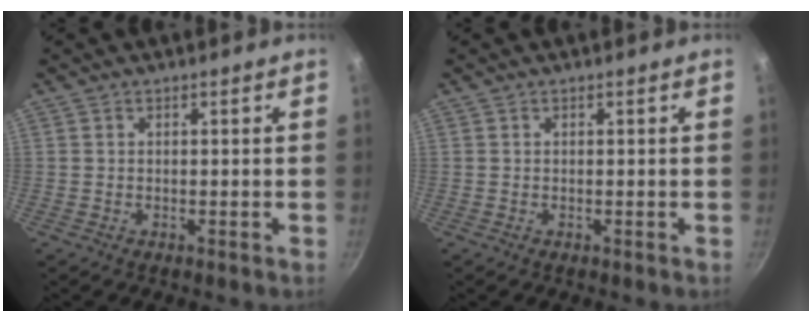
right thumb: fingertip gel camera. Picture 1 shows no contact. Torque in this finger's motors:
{"motor_torque": [0.00, 0.00, 0.00, 0.00, 0.00]}